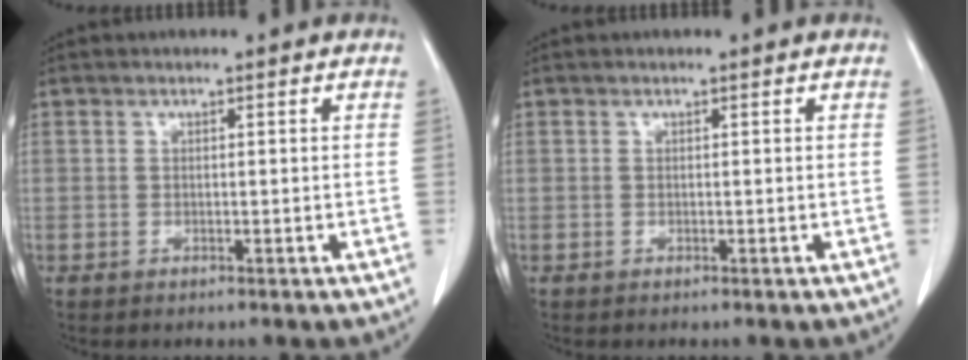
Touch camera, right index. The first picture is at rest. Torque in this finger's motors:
{"motor_torque": [0.00, 0.00, 0.00, 0.00]}